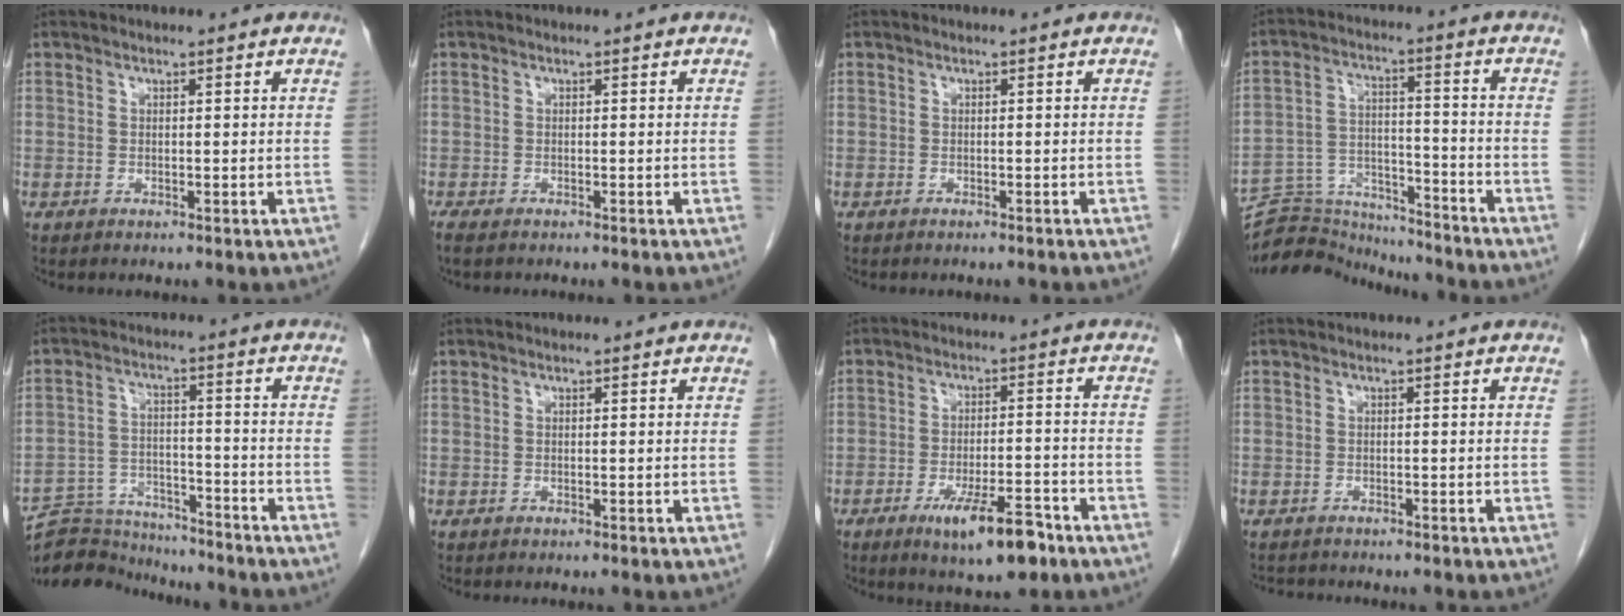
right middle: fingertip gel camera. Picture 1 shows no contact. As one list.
[{"total": 1.9, "force": [-1.6, 0.6, 1.0], "torque": [-0.016, -0.006, -0.022]}, {"total": 0.6, "force": [-0.6, 0.1, 0.2], "torque": [-0.009, -0.001, -0.009]}, {"total": 12.9, "force": [-12.7, 2.1, 0.7], "torque": [-0.009, 0.038, -0.206]}, {"total": 12.7, "force": [-12.4, 2.5, 1.4], "torque": [-0.020, 0.023, -0.194]}, {"total": 0.0}, {"total": 8.9, "force": [-5.4, 2.0, 6.7], "torque": [-0.107, -0.009, -0.082]}, {"total": 3.0, "force": [-2.8, 0.9, 0.8], "torque": [-0.013, -0.005, -0.038]}]